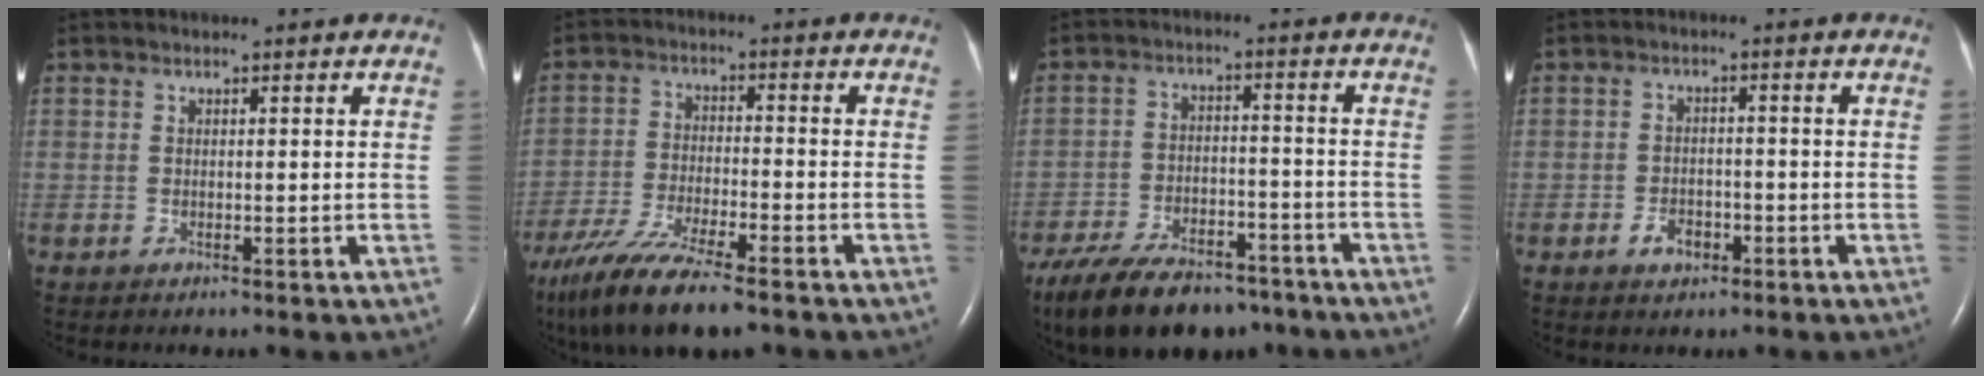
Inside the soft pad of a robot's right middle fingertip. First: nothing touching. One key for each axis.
{"total": 14.4, "fx": -11.1, "fy": 2.4, "fz": 8.9, "tx": -0.183, "ty": -0.040, "tz": -0.193}
{"total": 16.7, "fx": -12.8, "fy": 6.9, "fz": 8.2, "tx": -0.170, "ty": -0.007, "tz": -0.203}
{"total": 3.2, "fx": -1.7, "fy": 2.0, "fz": 1.8, "tx": -0.034, "ty": 0.003, "tz": -0.025}